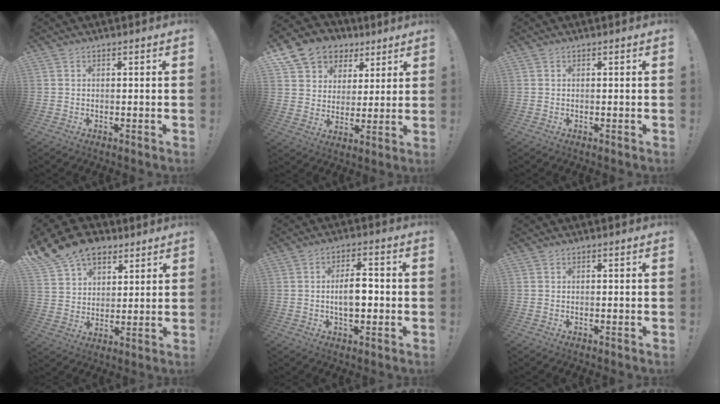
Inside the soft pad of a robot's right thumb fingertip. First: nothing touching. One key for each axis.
{"total": 12.2, "fx": 7.0, "fy": 9.4, "fz": 3.5, "tx": -0.054, "ty": -0.045, "tz": 0.141}
{"total": 0.0}
{"total": 14.6, "fx": 9.8, "fy": 9.4, "fz": 5.4, "tx": -0.107, "ty": -0.054, "tz": 0.190}
{"total": 7.0, "fx": -0.8, "fy": 3.5, "fz": 6.1, "tx": -0.097, "ty": 0.002, "tz": -0.023}
{"total": 0.0}